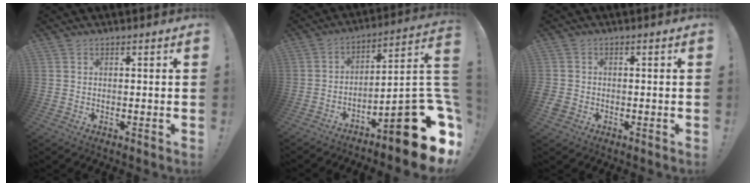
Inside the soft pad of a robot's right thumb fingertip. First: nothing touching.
{"total": 18.7, "force": [-9.9, 3.9, 15.3], "torque": [-0.184, 0.047, -0.158]}
{"total": 2.6, "force": [-1.0, 2.1, 1.1], "torque": [-0.027, 0.002, -0.016]}